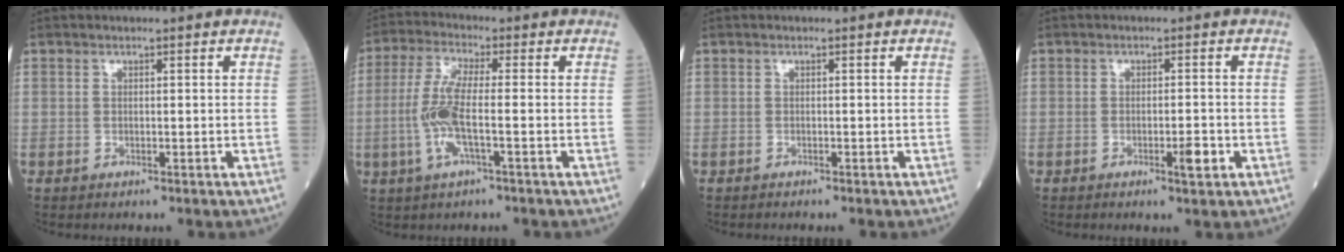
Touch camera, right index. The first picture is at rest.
{"total": 7.5, "force": [-1.5, 0.7, 7.3], "torque": [-0.162, 0.000, -0.033]}
{"total": 0.0}
{"total": 2.4, "force": [-0.9, 0.4, 2.2], "torque": [-0.034, -0.001, -0.010]}